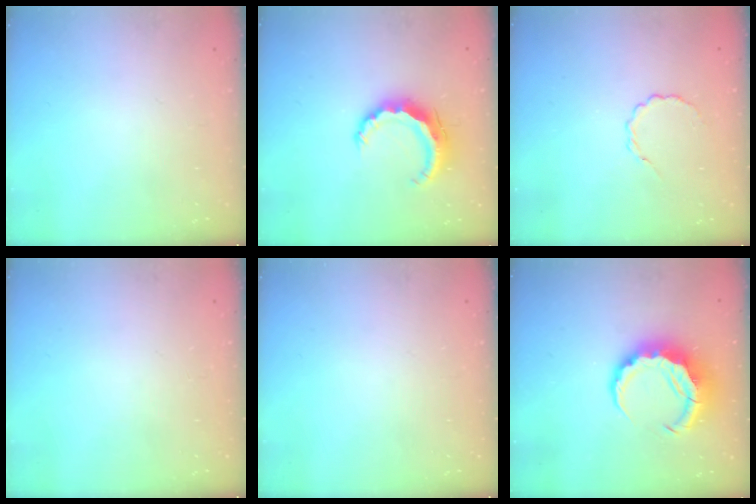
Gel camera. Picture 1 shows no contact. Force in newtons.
{"total": 8.5, "press": 8.5, "slide": 0.1}
{"total": 2.6, "press": 2.5, "slide": 0.9}
{"total": 0.0}
{"total": 0.0}
{"total": 9.3, "press": 9.2, "slide": 1.6}